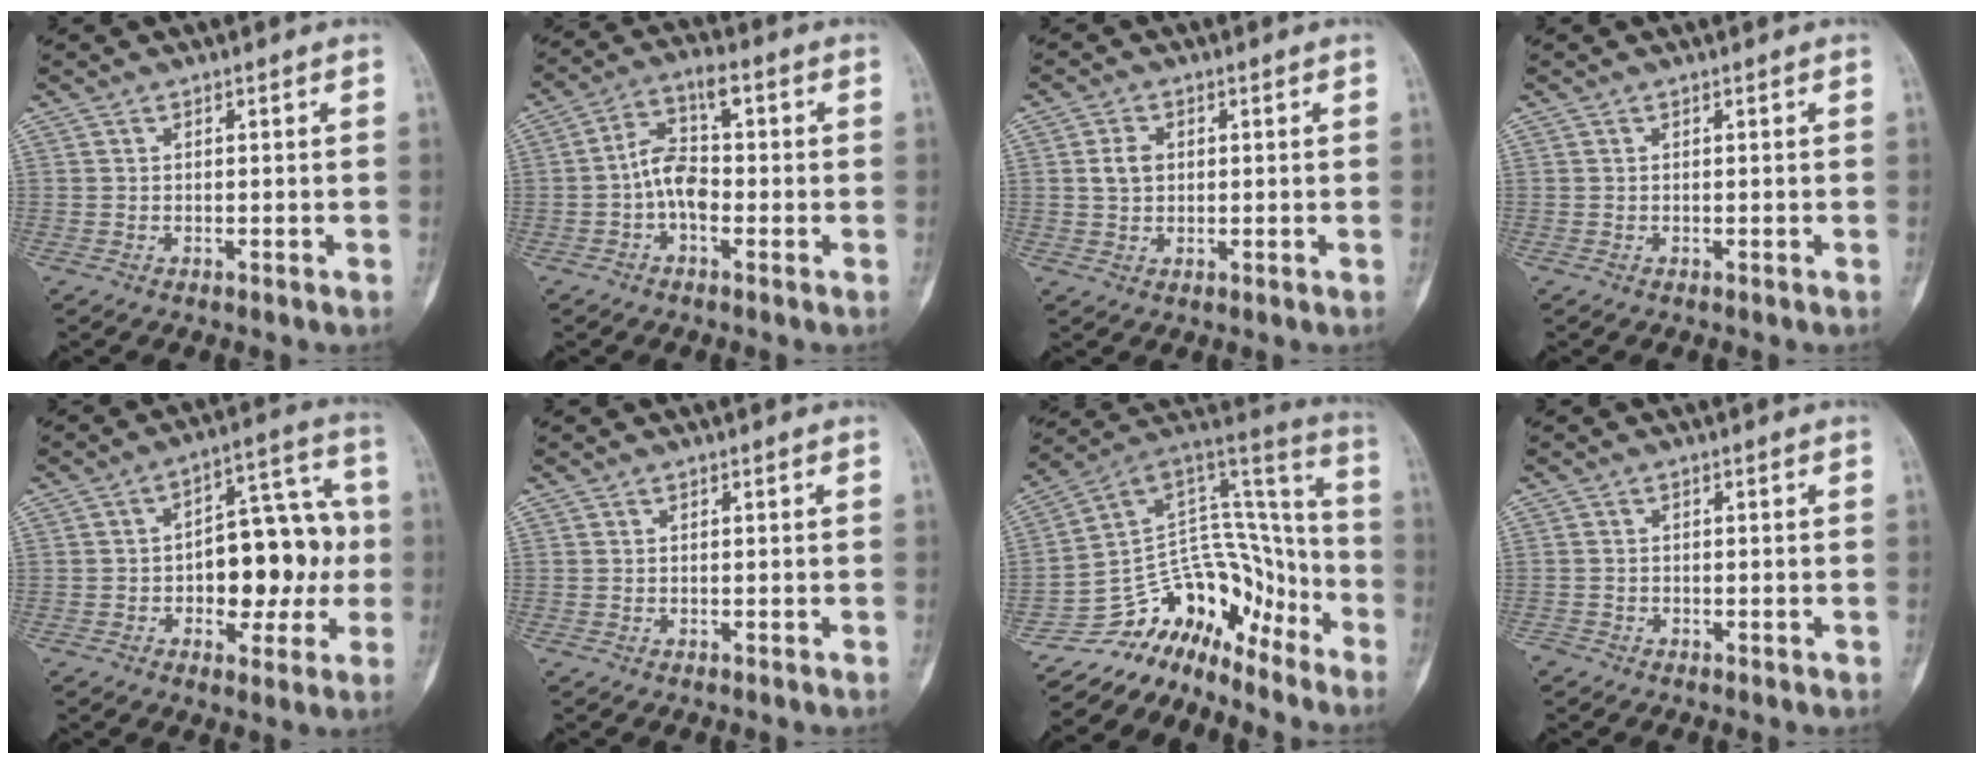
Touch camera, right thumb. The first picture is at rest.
{"total": 7.7, "force": [-1.1, 4.5, 6.2], "torque": [-0.106, 0.027, -0.032]}
{"total": 3.6, "force": [0.6, 2.8, 2.2], "torque": [-0.036, 0.003, 0.011]}
{"total": 0.0}
{"total": 16.4, "force": [-1.8, 9.2, 13.5], "torque": [-0.140, 0.043, -0.024]}
{"total": 0.0}
{"total": 17.9, "force": [-14.0, 10.3, 4.3], "torque": [-0.010, 0.155, -0.237]}
{"total": 1.4, "force": [-1.0, 0.9, 0.0], "torque": [0.003, 0.004, -0.023]}